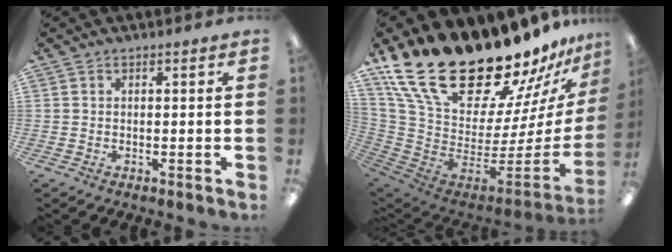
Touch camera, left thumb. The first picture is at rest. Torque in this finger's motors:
{"motor_torque": [2.10, 2.41, 1.07, -1.70, 0.19]}